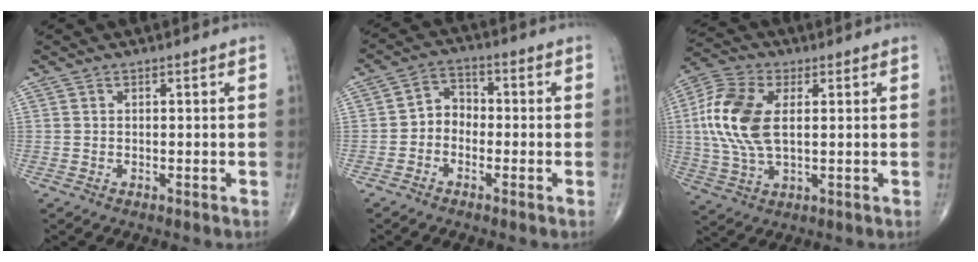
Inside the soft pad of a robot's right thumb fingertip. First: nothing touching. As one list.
[{"total": 4.5, "force": [-1.5, 3.6, 2.2], "torque": [-0.012, 0.025, -0.044]}, {"total": 13.8, "force": [1.9, 7.4, 11.5], "torque": [-0.260, 0.007, 0.035]}]